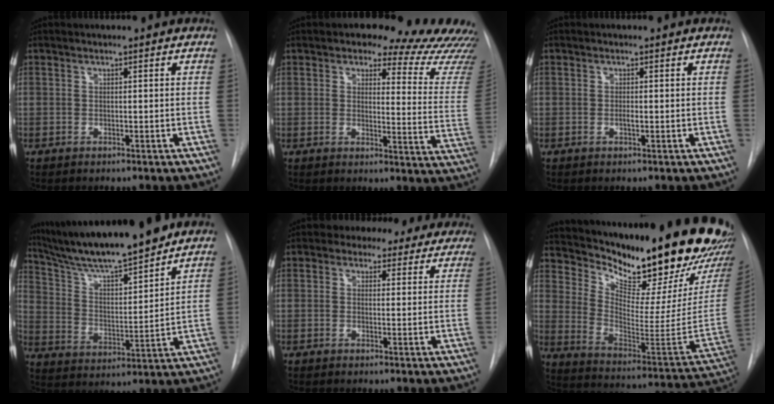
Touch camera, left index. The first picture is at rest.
{"total": 17.1, "force": [15.4, 4.4, 5.8], "torque": [-0.038, -0.075, 0.150]}
{"total": 0.9, "force": [-0.2, 0.2, 0.9], "torque": [-0.018, -0.001, -0.004]}
{"total": 16.3, "force": [14.3, 0.5, 7.7], "torque": [-0.133, 0.000, 0.248]}
{"total": 9.5, "force": [8.1, 4.8, 1.4], "torque": [0.016, 0.014, 0.071]}
{"total": 26.0, "force": [21.8, 3.1, 13.8], "torque": [-0.232, -0.100, 0.301]}